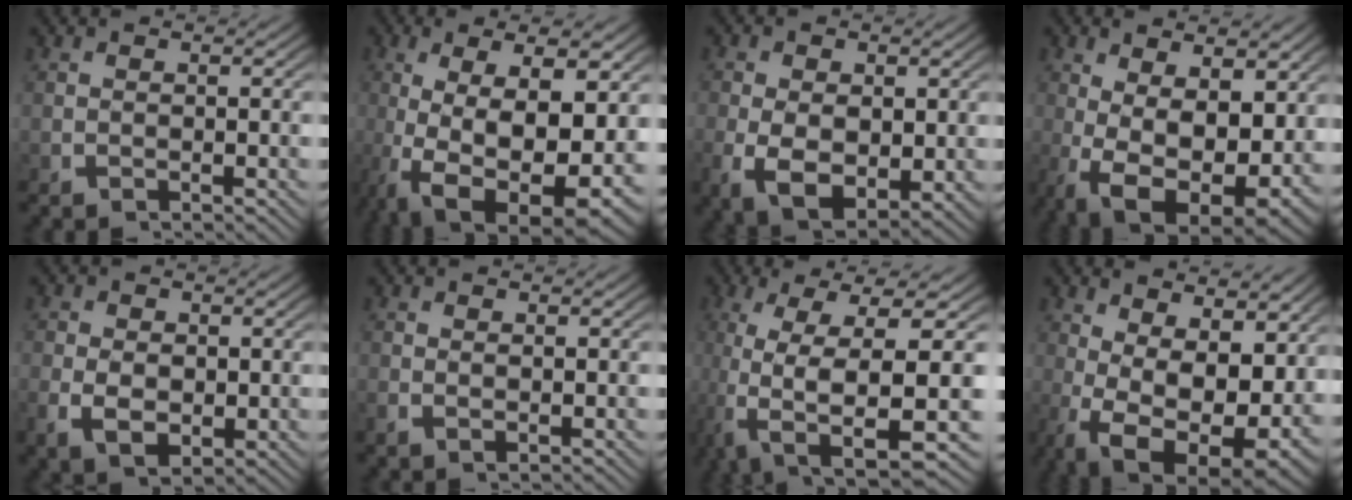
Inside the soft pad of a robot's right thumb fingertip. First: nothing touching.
{"total": 11.2, "force": [-2.1, 5.4, 9.6], "torque": [-0.200, -0.048, 0.001]}
{"total": 7.1, "force": [-1.6, 5.1, 4.8], "torque": [-0.120, -0.049, -0.002]}
{"total": 10.5, "force": [-2.9, 6.2, 7.9], "torque": [-0.169, -0.065, -0.014]}
{"total": 4.4, "force": [-0.6, 3.2, 3.0], "torque": [-0.064, -0.024, 0.004]}
{"total": 0.8, "force": [0.1, 0.4, 0.6], "torque": [-0.020, -0.007, 0.008]}
{"total": 13.3, "force": [-3.6, 6.1, 11.3], "torque": [-0.220, -0.045, -0.029]}
{"total": 10.0, "force": [-2.0, 5.6, 8.0], "torque": [-0.166, -0.065, 0.001]}